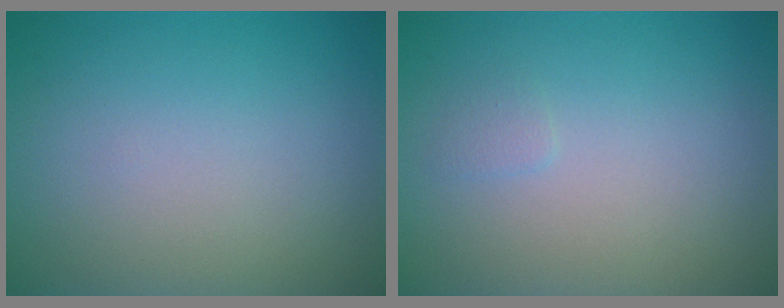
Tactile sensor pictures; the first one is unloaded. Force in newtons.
{"total": 0.6, "press": 0.6, "slide": 0.1}